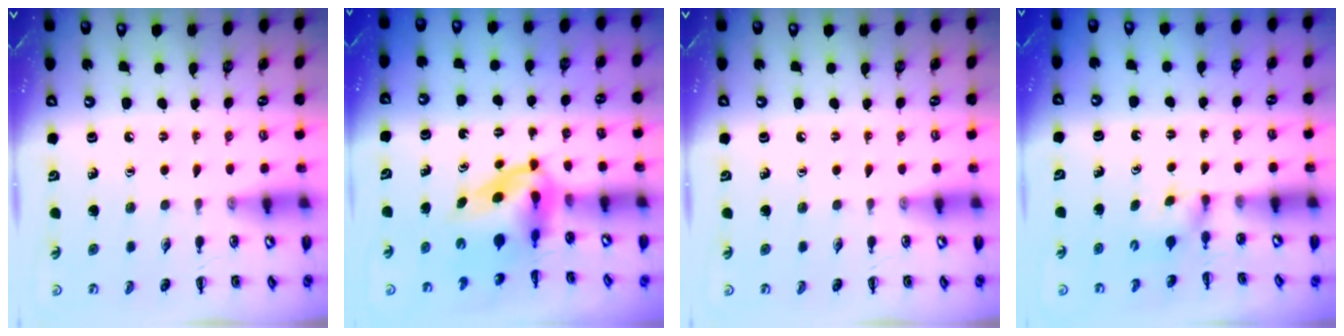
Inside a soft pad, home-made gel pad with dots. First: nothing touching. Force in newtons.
{"total": 4.3, "press": 4.2, "slide": 1.1}
{"total": 0.0}
{"total": 1.8, "press": 1.5, "slide": 0.9}